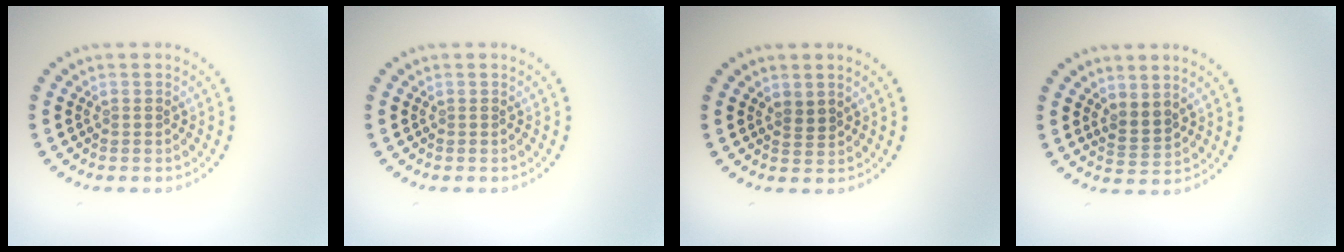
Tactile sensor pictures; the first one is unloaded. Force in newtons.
{"total": 0.0}
{"total": 1.2, "press": 1.0, "slide": 0.7}
{"total": 2.0, "press": 1.6, "slide": 1.2}